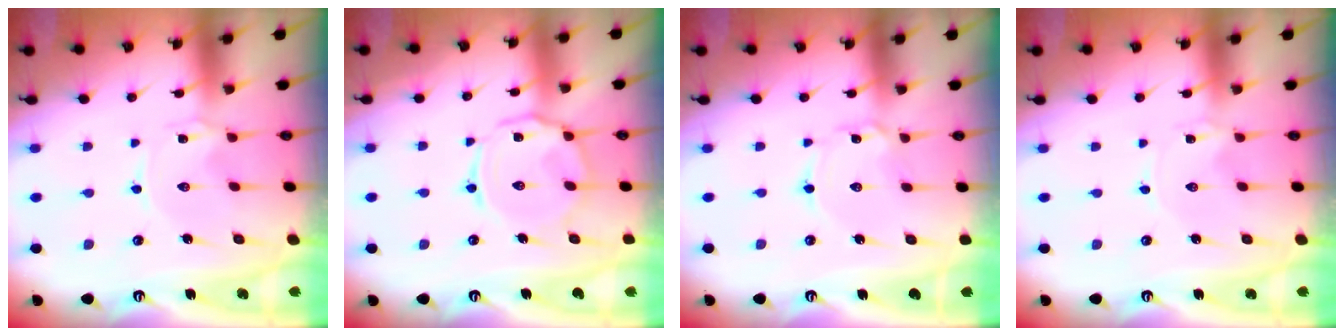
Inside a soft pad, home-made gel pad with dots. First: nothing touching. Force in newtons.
{"total": 9.3, "press": 9.3, "slide": 0.9}
{"total": 1.9, "press": 1.9, "slide": 0.2}
{"total": 0.0}